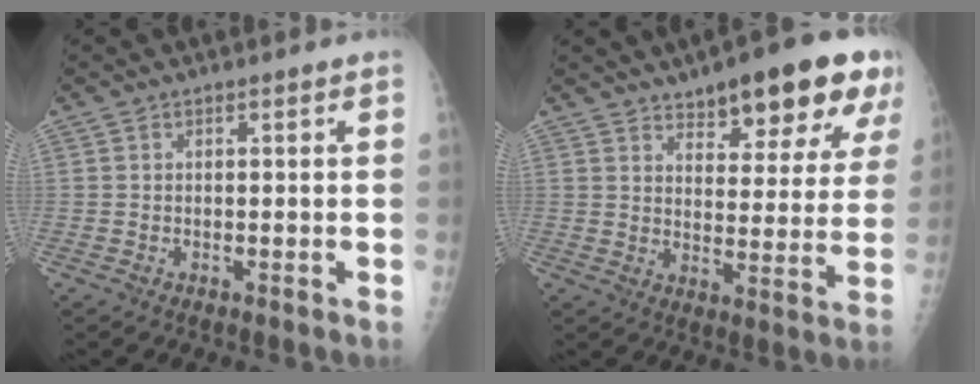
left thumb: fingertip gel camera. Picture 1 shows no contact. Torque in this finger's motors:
{"motor_torque": [0.41, 0.37, 0.11, -0.35, 0.10]}